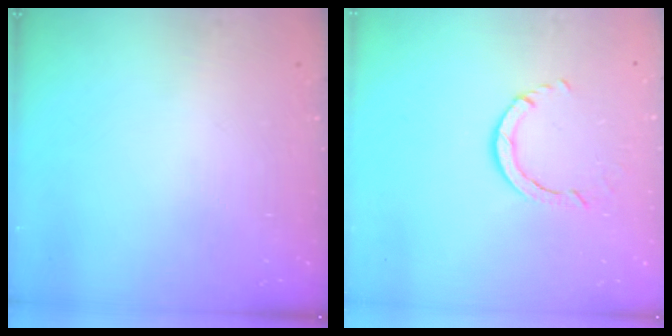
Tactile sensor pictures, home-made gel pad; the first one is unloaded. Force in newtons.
{"total": 3.0, "press": 3.0, "slide": 0.4}